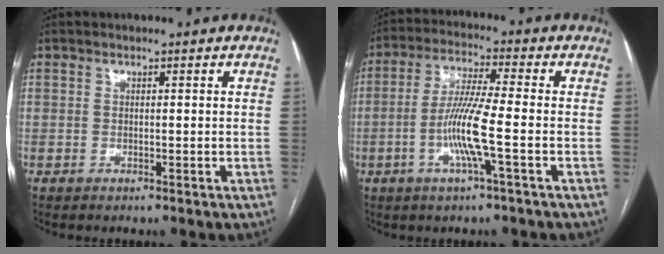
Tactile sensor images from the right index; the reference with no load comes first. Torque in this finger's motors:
{"motor_torque": [1.49, -0.31, 0.38, 0.10]}